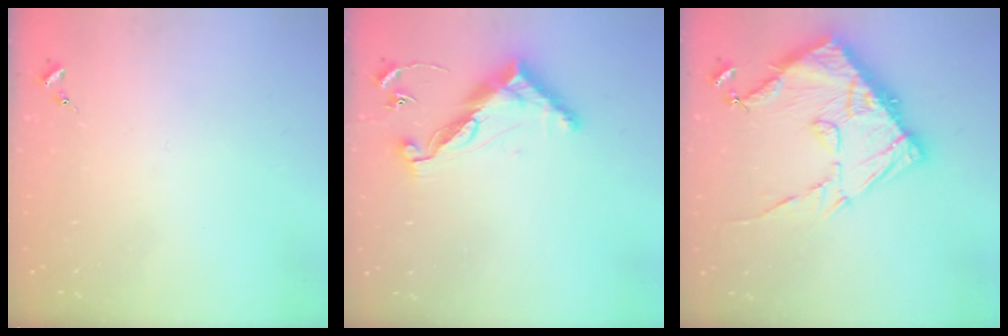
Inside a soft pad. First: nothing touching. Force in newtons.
{"total": 11.6, "press": 11.6, "slide": 0.4}
{"total": 19.1, "press": 19.0, "slide": 1.6}